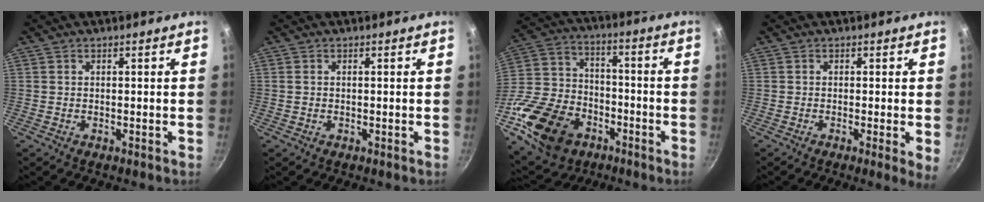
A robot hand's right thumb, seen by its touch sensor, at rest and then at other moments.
{"total": 0.6, "force": [0.0, 0.4, 0.3], "torque": [-0.008, 0.002, 0.002]}
{"total": 22.0, "force": [-10.1, 15.1, 12.3], "torque": [-0.249, 0.049, -0.177]}
{"total": 3.2, "force": [-0.4, 0.4, 3.2], "torque": [-0.054, -0.011, -0.011]}